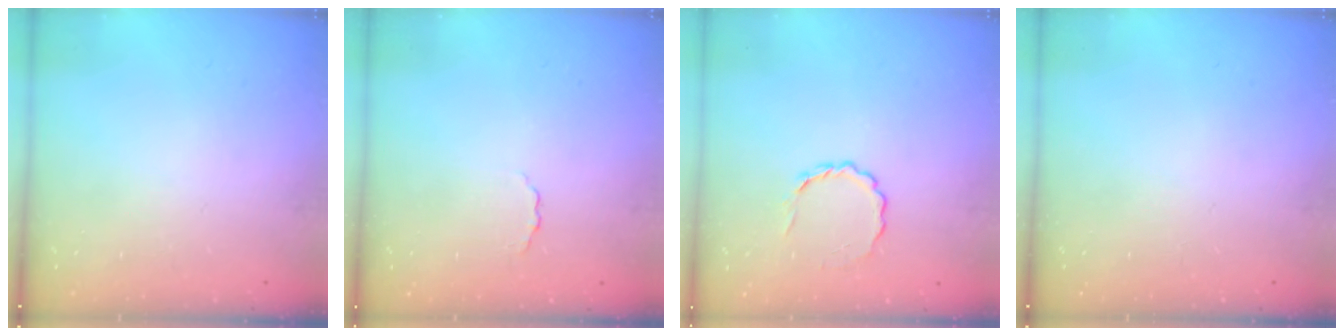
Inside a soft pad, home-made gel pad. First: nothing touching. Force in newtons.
{"total": 1.2, "press": 1.2, "slide": 0.3}
{"total": 3.7, "press": 3.5, "slide": 1.4}
{"total": 0.0}